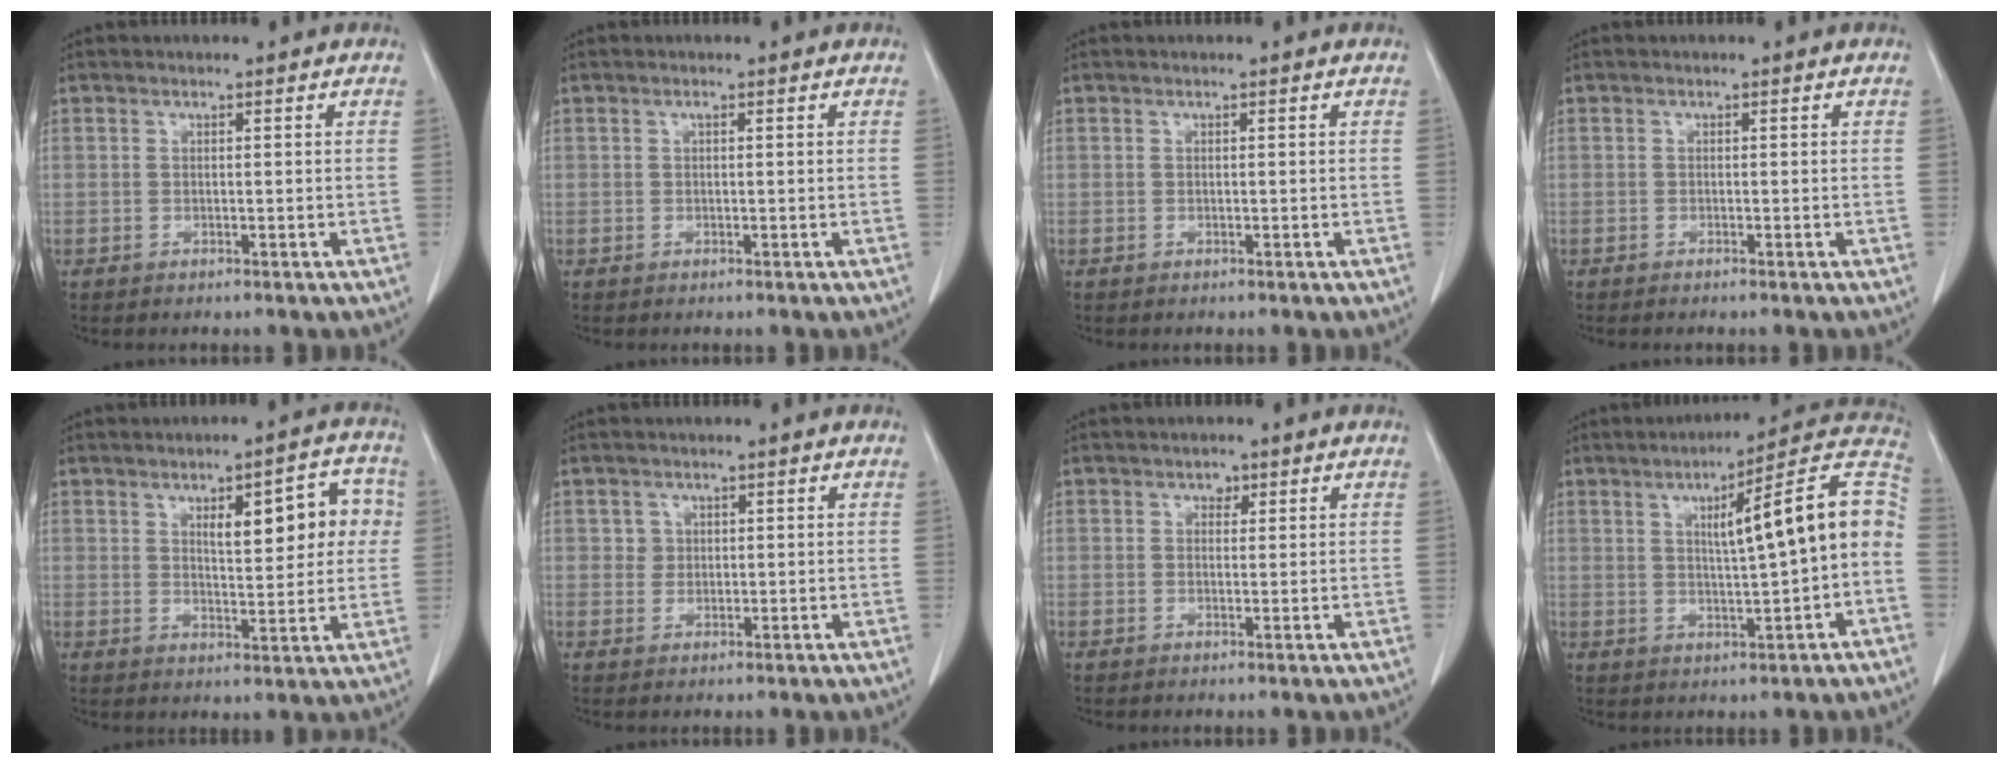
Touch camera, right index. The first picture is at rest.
{"total": 0.0}
{"total": 0.0}
{"total": 0.7, "force": [-0.6, 0.0, 0.4], "torque": [-0.010, -0.001, -0.008]}
{"total": 9.7, "force": [2.6, 3.4, 8.6], "torque": [-0.108, 0.024, 0.038]}
{"total": 1.5, "force": [0.4, 1.4, 0.1], "torque": [0.007, 0.000, 0.004]}
{"total": 1.3, "force": [0.6, 1.0, 0.5], "torque": [-0.004, 0.000, 0.006]}
{"total": 13.8, "force": [0.8, 1.2, 13.8], "torque": [-0.184, 0.035, 0.008]}